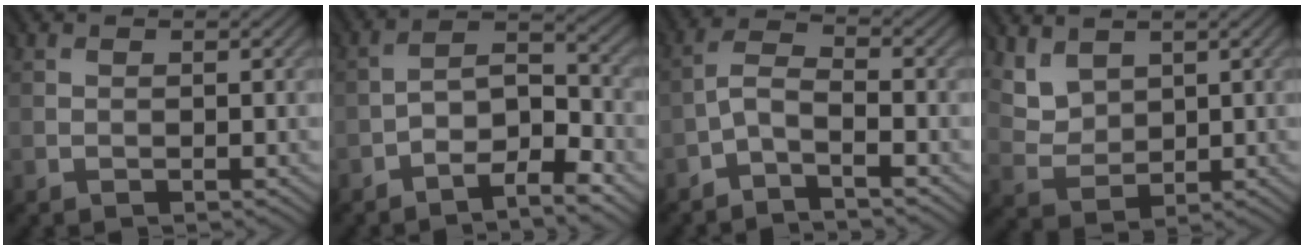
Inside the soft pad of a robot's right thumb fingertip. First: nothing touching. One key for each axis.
{"total": 8.3, "fx": -5.6, "fy": 2.9, "fz": 5.5, "tx": -0.080, "ty": 0.004, "tz": -0.101}
{"total": 3.5, "fx": -2.5, "fy": 0.9, "fz": 2.2, "tx": -0.048, "ty": 0.005, "tz": -0.061}
{"total": 4.8, "fx": 3.2, "fy": 3.2, "fz": 1.6, "tx": -0.061, "ty": -0.012, "tz": 0.077}